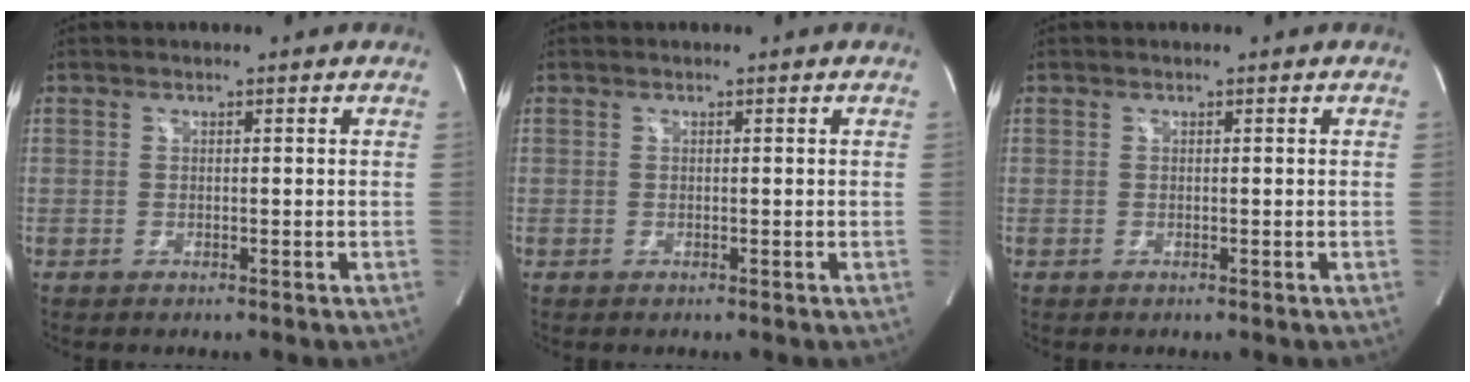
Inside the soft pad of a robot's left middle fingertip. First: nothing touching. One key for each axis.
{"total": 0.0}
{"total": 0.0}